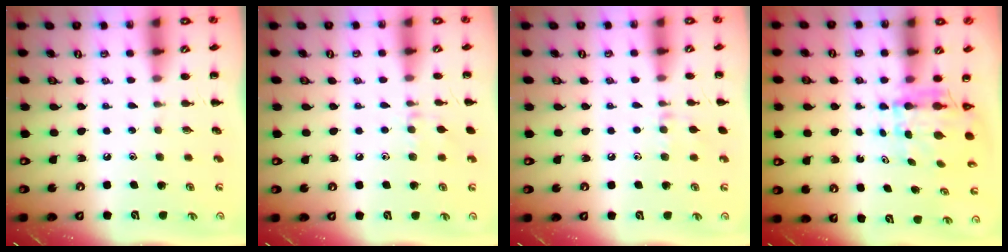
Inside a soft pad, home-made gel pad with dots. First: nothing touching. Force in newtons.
{"total": 6.6, "press": 6.2, "slide": 2.0}
{"total": 5.8, "press": 5.5, "slide": 1.9}
{"total": 5.3, "press": 5.1, "slide": 1.2}